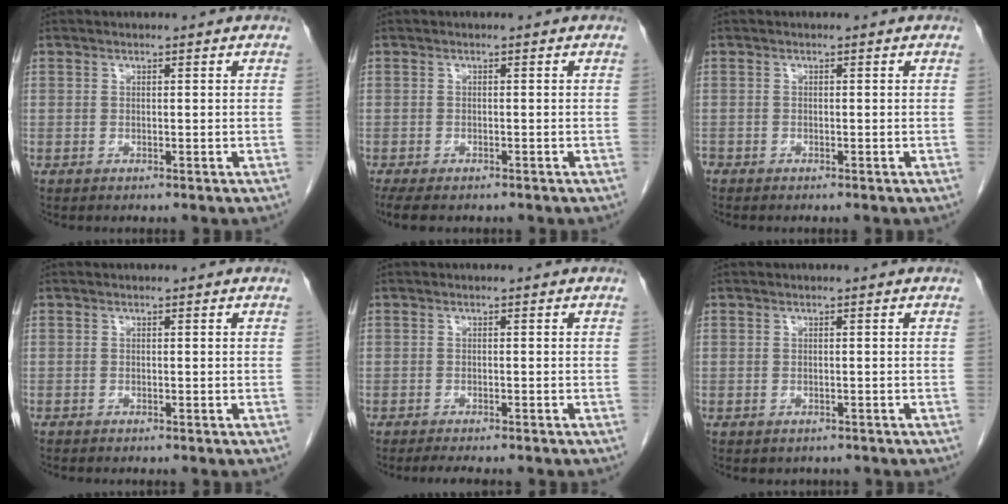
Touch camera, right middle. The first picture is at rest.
{"total": 5.7, "force": [-4.5, 2.0, 2.9], "torque": [-0.046, -0.013, -0.068]}
{"total": 0.9, "force": [-0.8, 0.5, 0.1], "torque": [-0.009, 0.000, -0.017]}
{"total": 0.6, "force": [-0.5, 0.1, 0.1], "torque": [-0.007, 0.000, -0.011]}
{"total": 4.4, "force": [-3.8, 0.7, 2.2], "torque": [-0.029, -0.010, -0.049]}
{"total": 1.2, "force": [-1.0, 0.7, 0.1], "torque": [-0.009, -0.002, -0.011]}